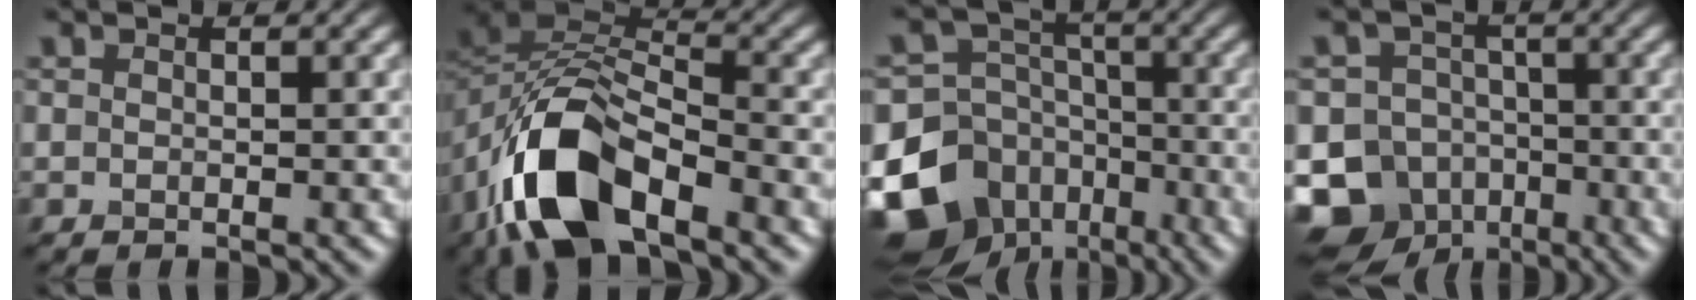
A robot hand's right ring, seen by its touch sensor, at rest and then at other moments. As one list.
[{"total": 10.6, "force": [-5.6, 5.1, 7.5], "torque": [-0.146, 0.004, -0.111]}, {"total": 15.3, "force": [-8.0, 11.9, 5.1], "torque": [-0.126, -0.046, -0.154]}, {"total": 11.6, "force": [-6.7, 9.2, 2.6], "torque": [-0.033, -0.029, -0.136]}]